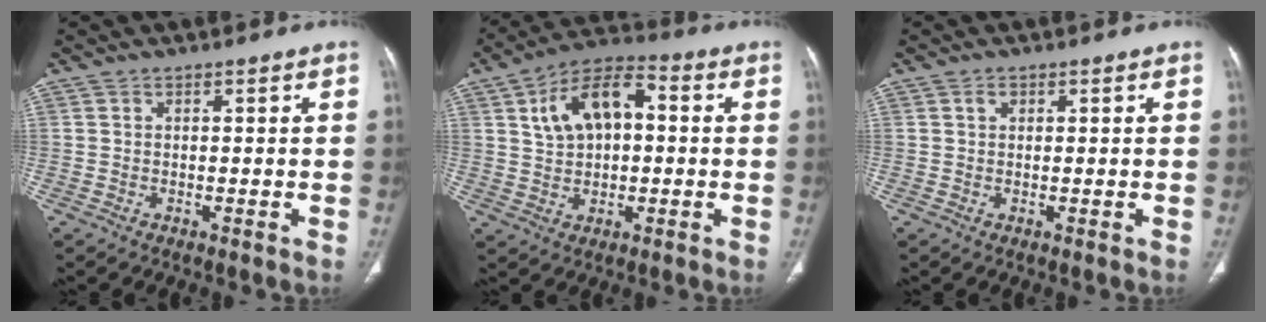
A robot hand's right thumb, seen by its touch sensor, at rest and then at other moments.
{"total": 12.4, "force": [2.6, 7.4, 9.6], "torque": [-0.151, 0.021, 0.036]}
{"total": 1.0, "force": [0.4, 0.7, 0.5], "torque": [-0.010, 0.003, 0.008]}